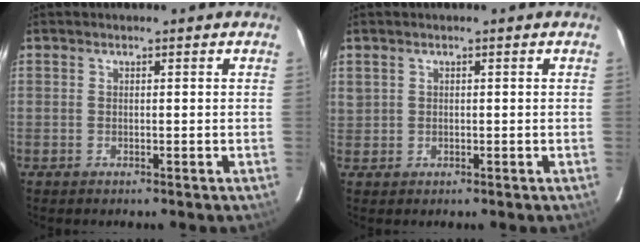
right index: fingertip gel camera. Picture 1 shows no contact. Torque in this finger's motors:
{"motor_torque": [0.55, 0.42, 0.02, 0.02]}